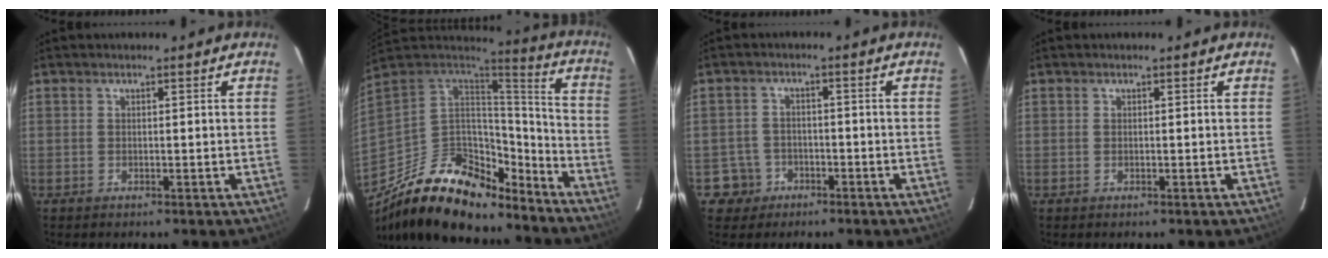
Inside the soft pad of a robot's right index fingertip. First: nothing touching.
{"total": 25.4, "force": [-17.1, 11.8, 14.6], "torque": [-0.283, -0.001, -0.269]}
{"total": 4.8, "force": [-2.4, 4.2, -0.3], "torque": [-0.007, 0.020, -0.041]}
{"total": 0.0}